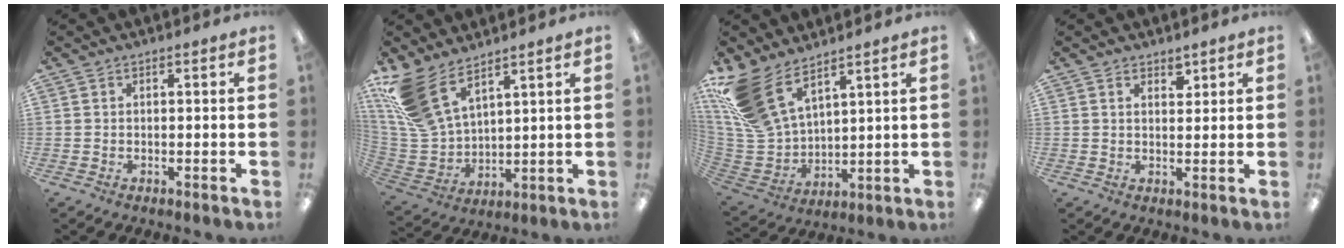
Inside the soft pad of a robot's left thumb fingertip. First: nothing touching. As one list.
[{"total": 14.4, "force": [9.9, 6.8, 7.9], "torque": [-0.199, -0.037, 0.190]}, {"total": 16.5, "force": [11.0, 8.3, 9.0], "torque": [-0.230, -0.049, 0.212]}, {"total": 2.5, "force": [1.9, 1.5, 0.8], "torque": [0.007, -0.011, 0.031]}]